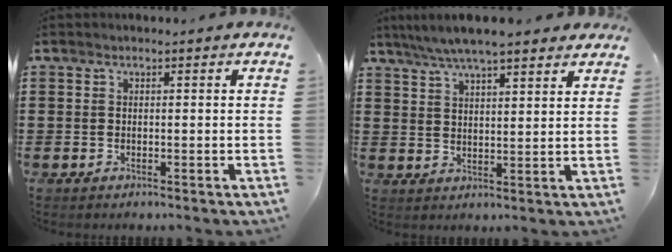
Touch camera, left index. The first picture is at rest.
{"total": 5.7, "force": [4.9, 0.7, 2.8], "torque": [-0.068, -0.009, 0.087]}